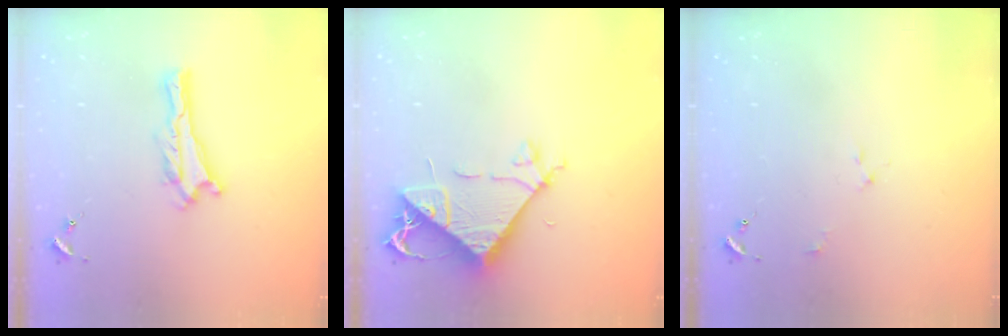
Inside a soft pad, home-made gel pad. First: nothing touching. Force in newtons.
{"total": 8.5, "press": 8.5, "slide": 0.7}
{"total": 2.2, "press": 2.2, "slide": 0.2}